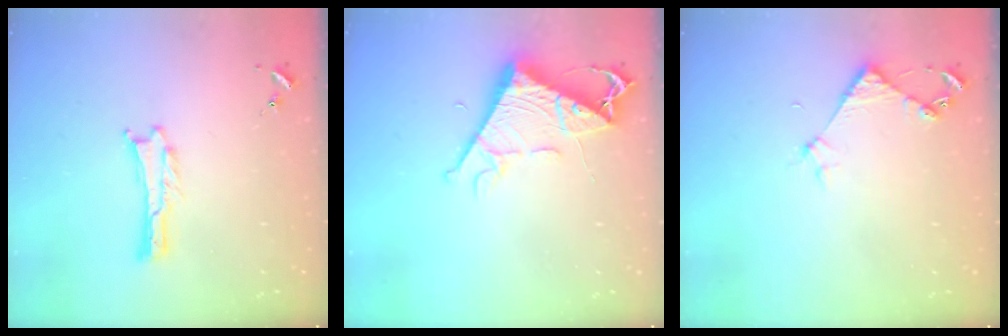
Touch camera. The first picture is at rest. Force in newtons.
{"total": 9.6, "press": 9.6, "slide": 0.9}
{"total": 3.7, "press": 3.7, "slide": 0.3}